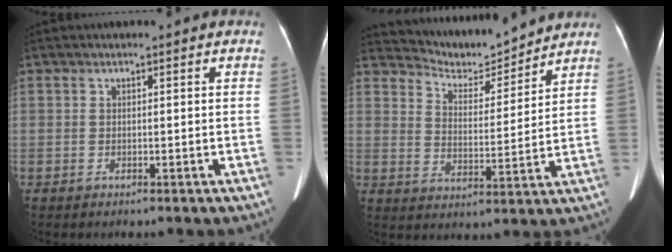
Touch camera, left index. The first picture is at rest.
{"total": 9.1, "force": [9.0, 1.2, 0.4], "torque": [-0.017, -0.003, 0.151]}